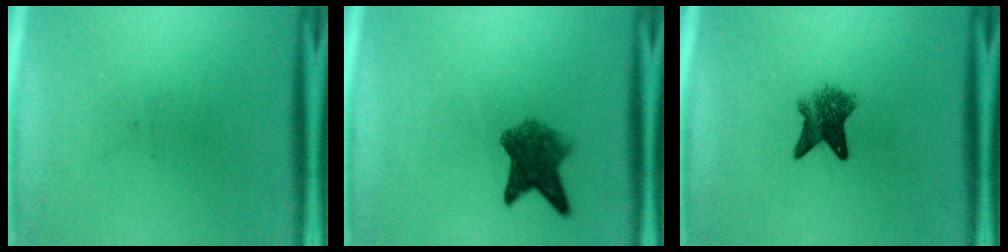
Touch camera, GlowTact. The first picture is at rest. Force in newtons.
{"total": 6.3}
{"total": 4.9}